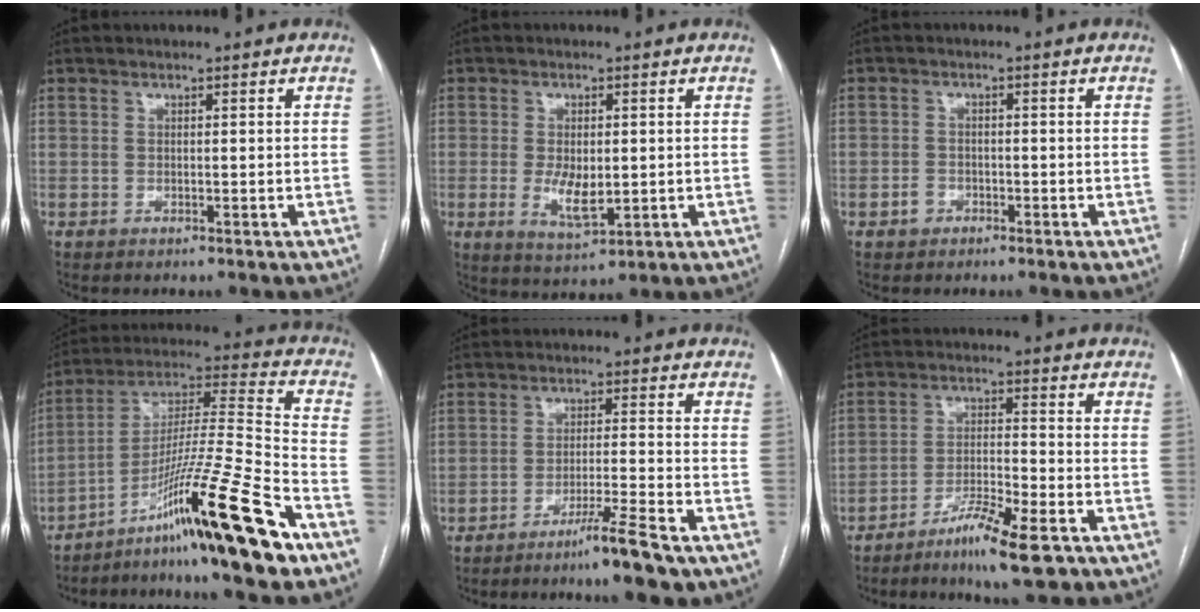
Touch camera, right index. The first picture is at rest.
{"total": 6.0, "force": [-0.5, 2.7, 5.3], "torque": [-0.101, -0.011, 0.000]}
{"total": 2.2, "force": [-1.1, 1.8, 0.3], "torque": [-0.004, 0.008, -0.019]}
{"total": 21.3, "force": [-12.9, -0.9, 16.8], "torque": [-0.298, -0.023, -0.221]}
{"total": 7.3, "force": [-5.1, -0.5, 5.2], "torque": [-0.084, -0.016, -0.089]}
{"total": 9.4, "force": [-6.1, 1.0, 7.2], "torque": [-0.129, -0.013, -0.104]}